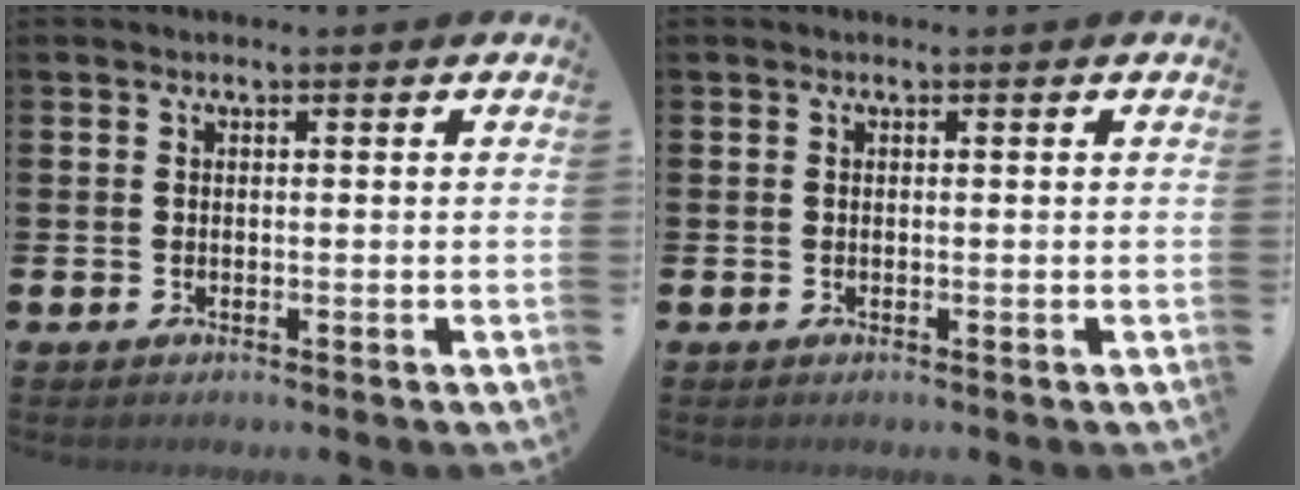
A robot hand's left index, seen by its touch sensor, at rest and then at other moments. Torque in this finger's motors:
{"motor_torque": [-0.02, 0.01, -0.03, -0.01]}